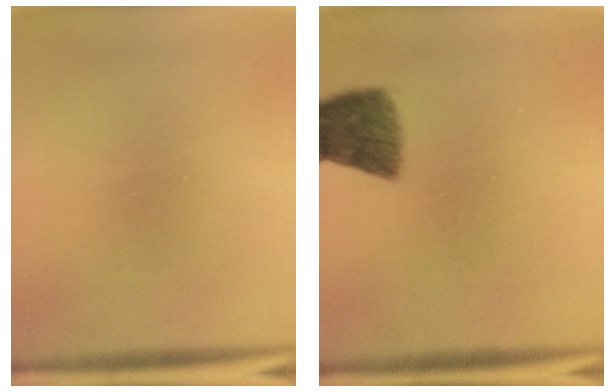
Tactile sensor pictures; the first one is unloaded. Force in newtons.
{"total": 7.8}